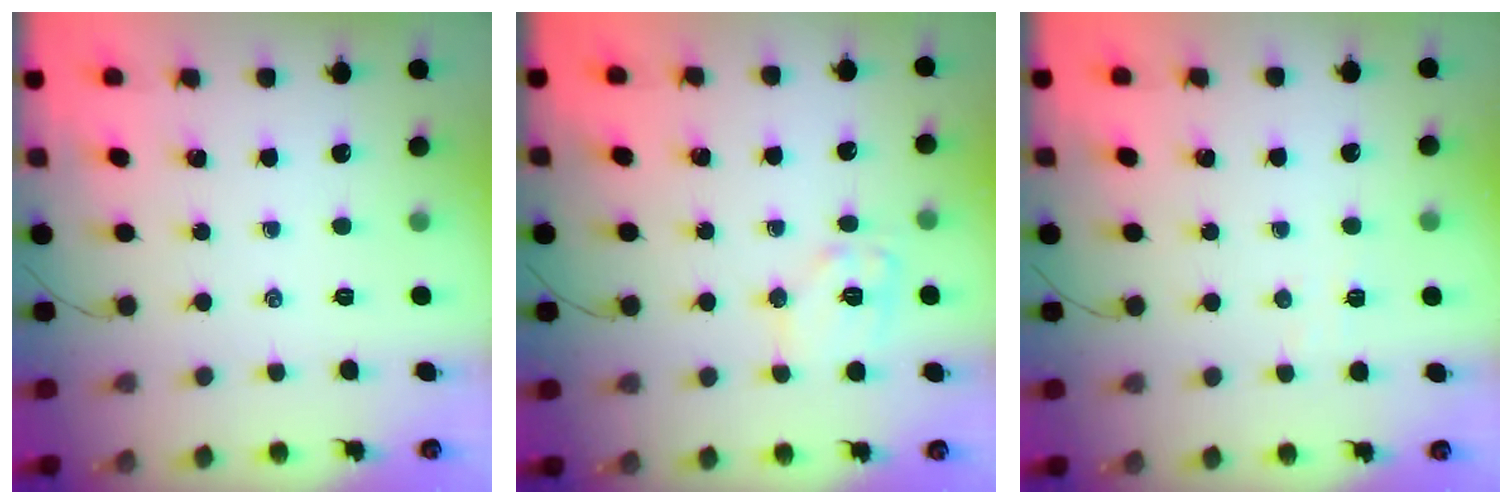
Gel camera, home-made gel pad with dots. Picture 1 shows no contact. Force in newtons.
{"total": 9.9, "press": 9.9, "slide": 0.2}
{"total": 2.7, "press": 2.6, "slide": 0.8}